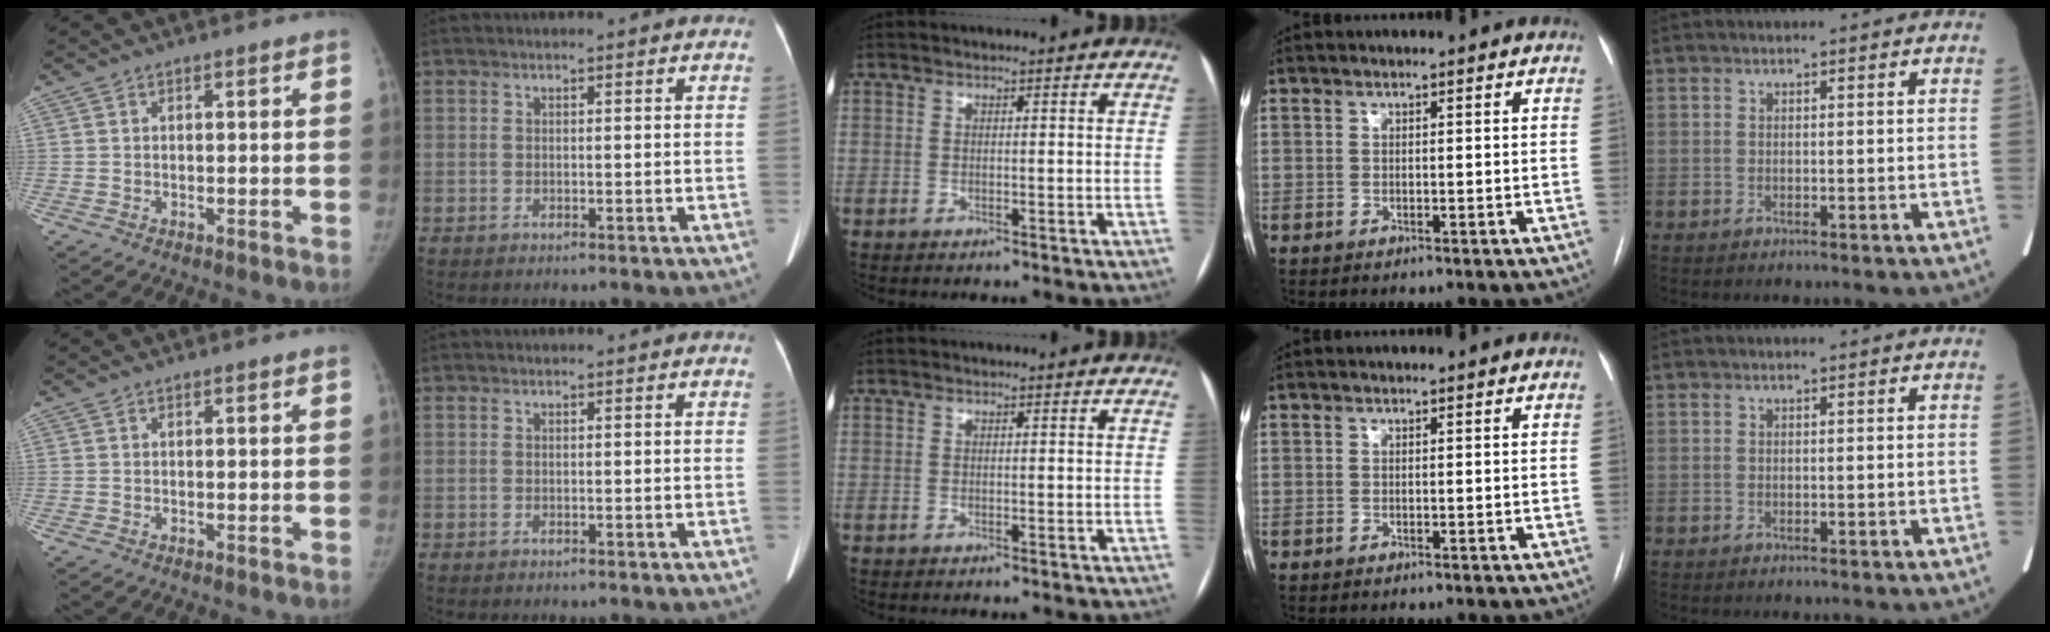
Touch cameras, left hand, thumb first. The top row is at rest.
{}